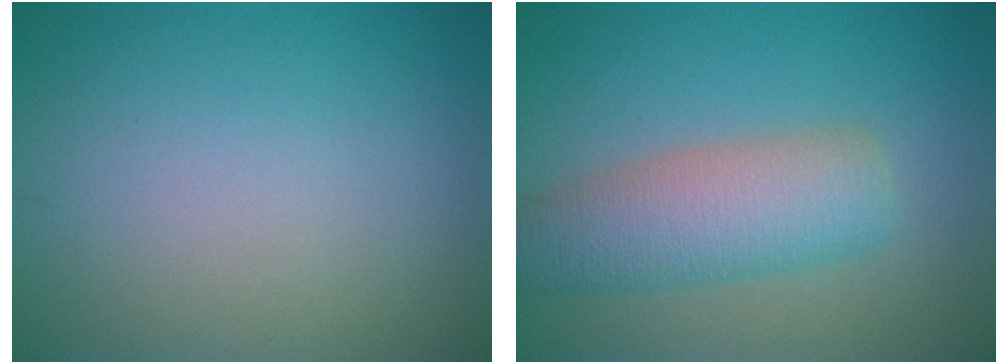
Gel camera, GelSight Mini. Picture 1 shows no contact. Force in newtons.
{"total": 5.9, "press": 5.9, "slide": 0.3}